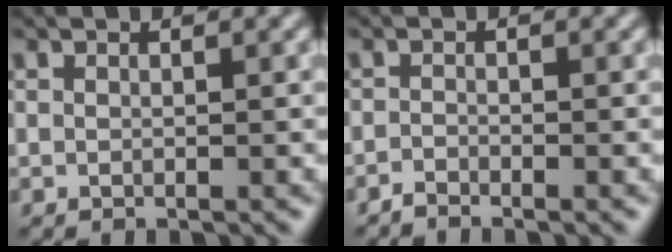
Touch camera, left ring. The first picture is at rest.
{"total": 1.0, "force": [-0.9, 0.1, 0.3], "torque": [-0.004, -0.001, -0.022]}